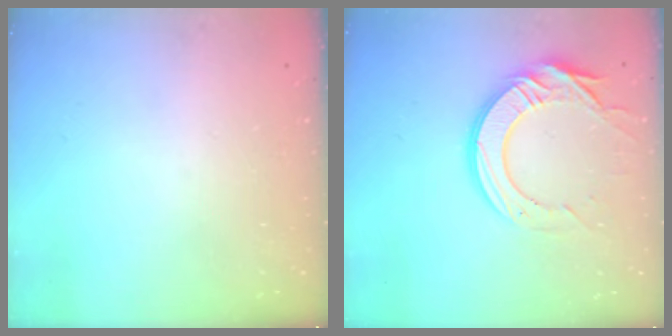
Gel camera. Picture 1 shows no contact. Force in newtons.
{"total": 15.8, "press": 15.7, "slide": 1.7}